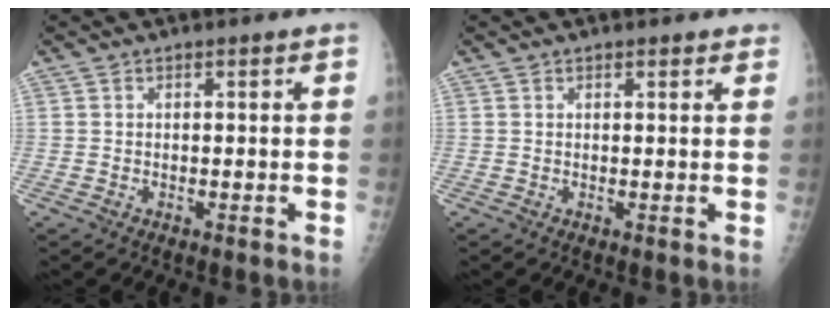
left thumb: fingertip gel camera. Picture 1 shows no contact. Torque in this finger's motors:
{"motor_torque": [0.16, 0.20, -0.50, -0.01, 0.03]}